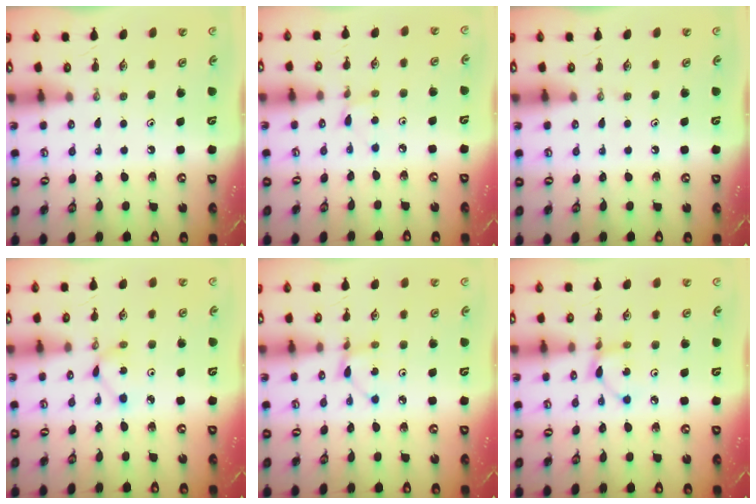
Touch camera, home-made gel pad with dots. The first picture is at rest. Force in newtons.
{"total": 2.4, "press": 2.4, "slide": 0.3}
{"total": 0.0}
{"total": 2.3, "press": 2.3, "slide": 0.3}
{"total": 2.0, "press": 2.0, "slide": 0.2}
{"total": 2.9, "press": 2.9, "slide": 0.1}